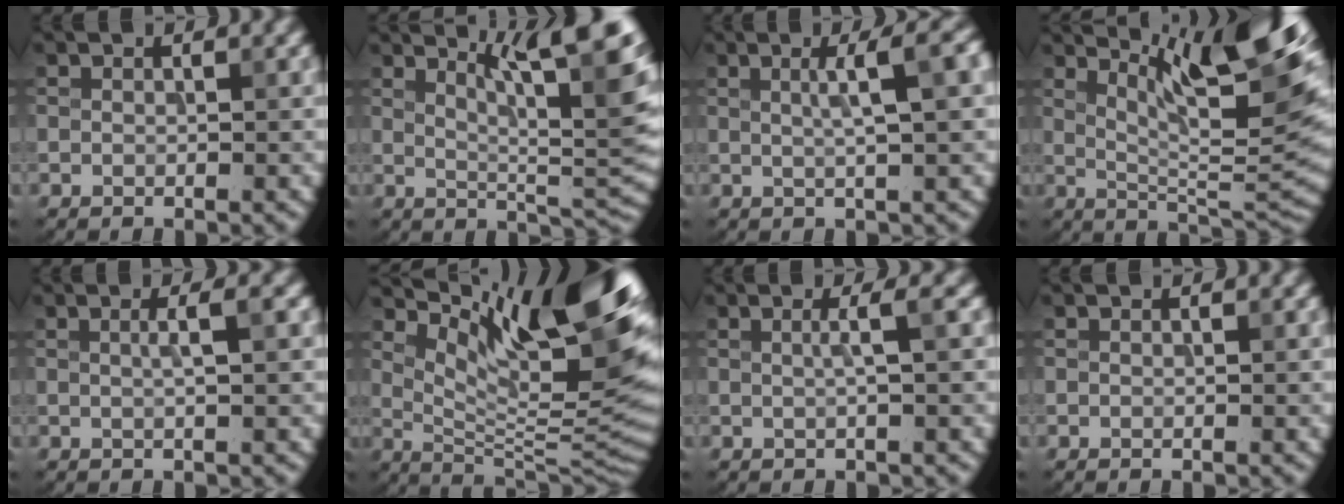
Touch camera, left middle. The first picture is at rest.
{"total": 10.5, "force": [5.7, 2.3, 8.5], "torque": [-0.101, 0.015, 0.089]}
{"total": 4.5, "force": [1.0, 0.8, 4.3], "torque": [-0.054, 0.014, 0.012]}
{"total": 11.7, "force": [6.2, 2.2, 9.7], "torque": [-0.136, 0.006, 0.110]}
{"total": 1.7, "force": [0.3, 0.3, 1.7], "torque": [-0.023, 0.007, 0.001]}
{"total": 14.3, "force": [6.7, 4.4, 11.8], "torque": [-0.162, -0.001, 0.120]}
{"total": 1.7, "force": [0.2, 0.2, 1.7], "torque": [-0.026, 0.006, -0.001]}
{"total": 0.0}